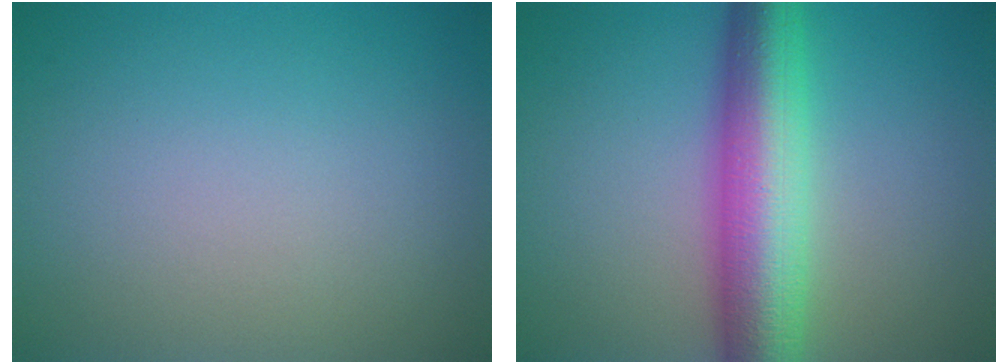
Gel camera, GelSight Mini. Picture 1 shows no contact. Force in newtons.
{"total": 8.9, "press": 8.9, "slide": 0.1}